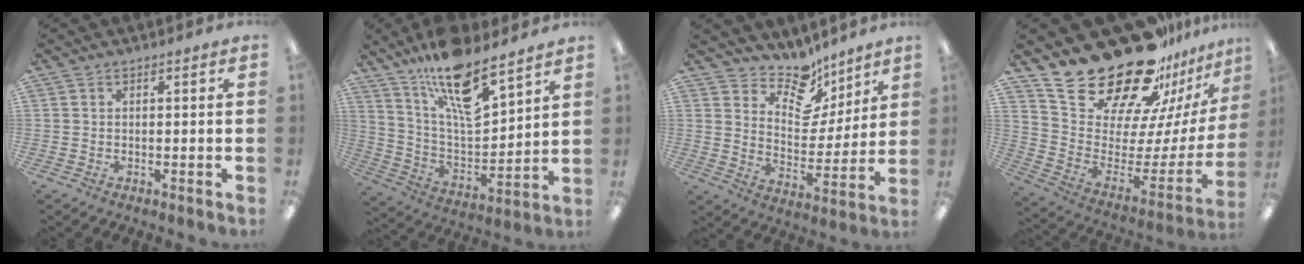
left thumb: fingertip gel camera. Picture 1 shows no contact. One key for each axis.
{"total": 17.0, "fx": 12.4, "fy": 5.4, "fz": 10.4, "tx": -0.182, "ty": -0.077, "tz": 0.213}
{"total": 11.6, "fx": 9.6, "fy": 5.8, "fz": 3.2, "tx": -0.059, "ty": -0.081, "tz": 0.179}
{"total": 29.1, "fx": 22.5, "fy": 11.8, "fz": 14.0, "tx": -0.227, "ty": -0.178, "tz": 0.424}